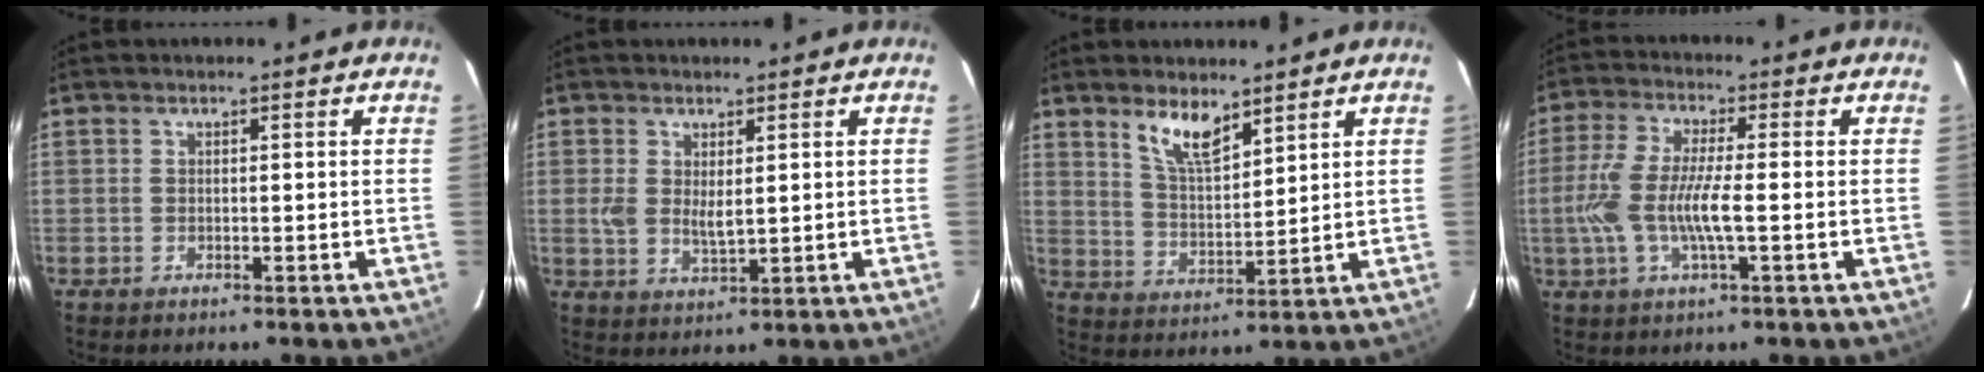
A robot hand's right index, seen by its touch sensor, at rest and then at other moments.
{"total": 4.2, "force": [0.8, 2.0, 3.6], "torque": [-0.064, -0.008, 0.018]}
{"total": 7.4, "force": [5.4, 2.3, 4.6], "torque": [-0.082, -0.001, 0.109]}
{"total": 10.4, "force": [-1.8, 1.9, 10.0], "torque": [-0.211, -0.004, -0.036]}